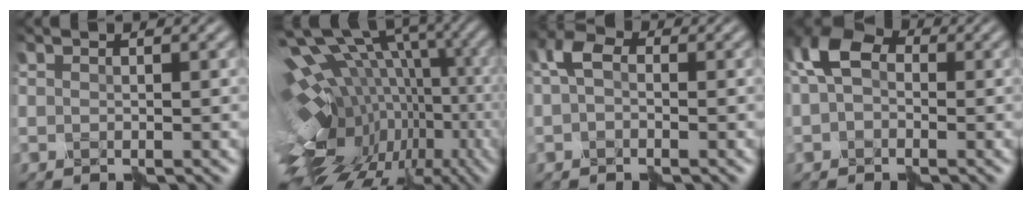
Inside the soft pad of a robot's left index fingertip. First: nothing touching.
{"total": 15.3, "force": [-2.8, 9.8, 11.4], "torque": [-0.185, 0.024, -0.006]}
{"total": 1.7, "force": [-0.2, 1.1, 1.3], "torque": [-0.031, 0.015, -0.008]}
{"total": 3.9, "force": [0.3, 2.7, 2.8], "torque": [-0.060, 0.025, -0.003]}